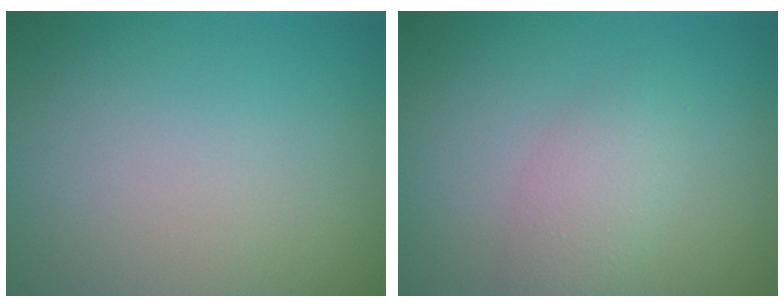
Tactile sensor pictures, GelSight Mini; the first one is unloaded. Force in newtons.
{"total": 2.6, "press": 2.6, "slide": 0.0}